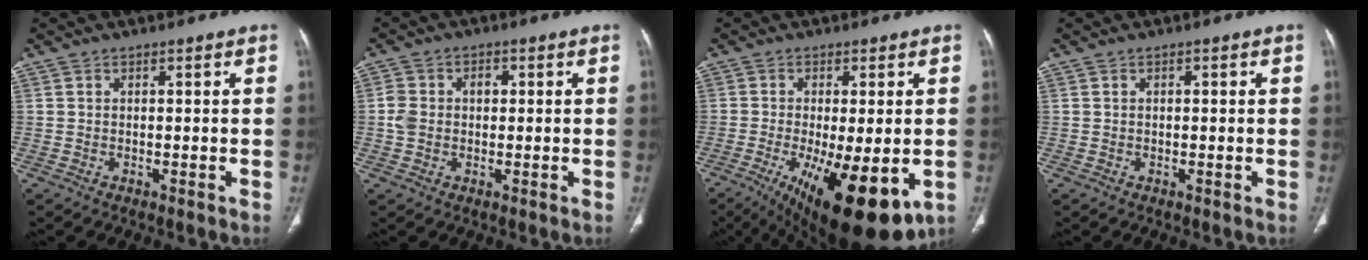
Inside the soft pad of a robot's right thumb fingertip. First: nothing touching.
{"total": 4.7, "force": [0.2, 3.7, 2.9], "torque": [-0.051, 0.018, 0.003]}
{"total": 18.6, "force": [-6.5, 6.4, 16.2], "torque": [-0.231, -0.028, -0.081]}
{"total": 1.0, "force": [0.2, 0.3, 0.9], "torque": [-0.018, 0.007, 0.005]}